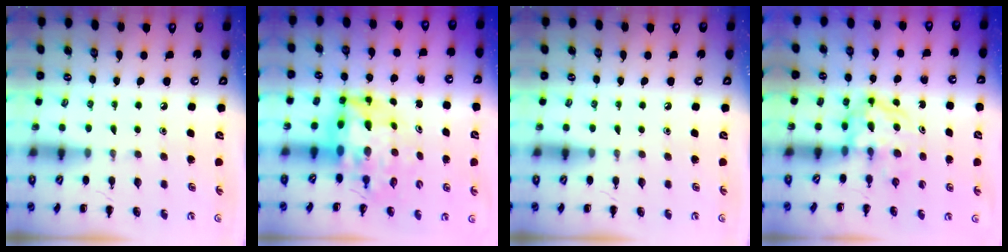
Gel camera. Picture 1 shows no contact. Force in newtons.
{"total": 8.5, "press": 8.0, "slide": 2.9}
{"total": 0.0}
{"total": 3.9, "press": 3.9, "slide": 0.5}